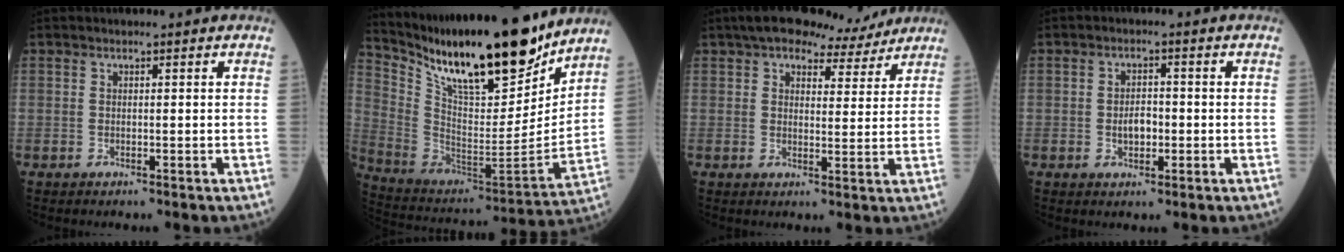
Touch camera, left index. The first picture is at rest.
{"total": 23.7, "force": [19.2, 4.4, 13.2], "torque": [-0.238, -0.030, 0.325]}
{"total": 9.5, "force": [8.1, 3.1, 3.9], "torque": [-0.053, 0.019, 0.106]}
{"total": 3.0, "force": [-0.6, 1.8, 2.4], "torque": [-0.041, 0.003, -0.010]}